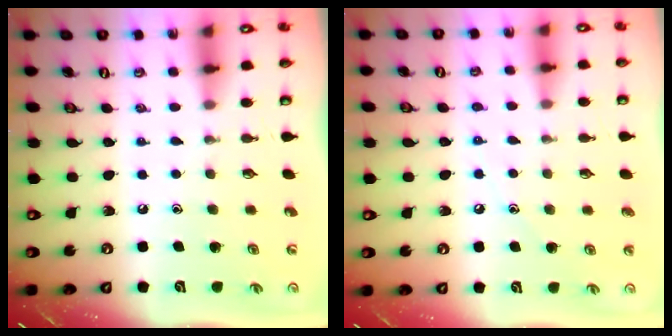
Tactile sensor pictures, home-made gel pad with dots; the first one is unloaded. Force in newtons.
{"total": 5.0, "press": 4.9, "slide": 0.6}